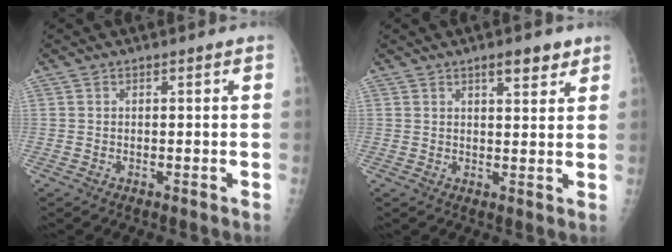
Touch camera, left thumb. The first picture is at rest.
{"total": 4.7, "force": [3.1, 1.6, 3.1], "torque": [-0.031, -0.016, 0.043]}